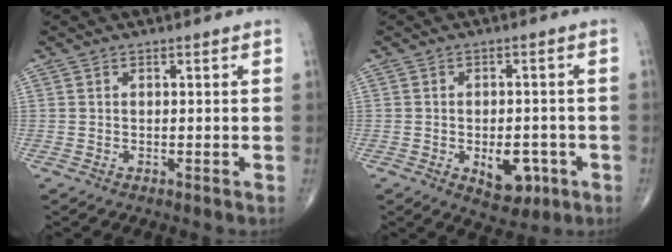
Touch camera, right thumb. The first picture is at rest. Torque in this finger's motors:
{"motor_torque": [2.08, 1.63, 0.46, -0.63, 0.19]}